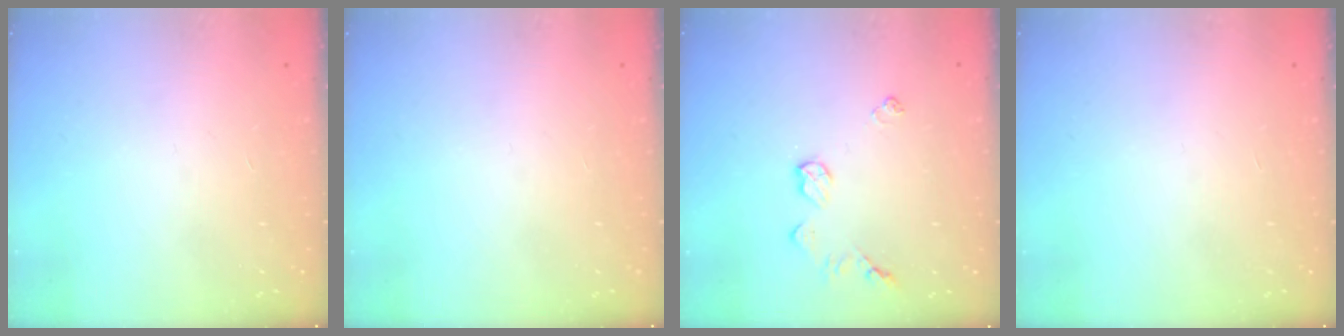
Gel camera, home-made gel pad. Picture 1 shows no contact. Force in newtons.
{"total": 0.0}
{"total": 6.4, "press": 6.4, "slide": 0.6}
{"total": 0.0}